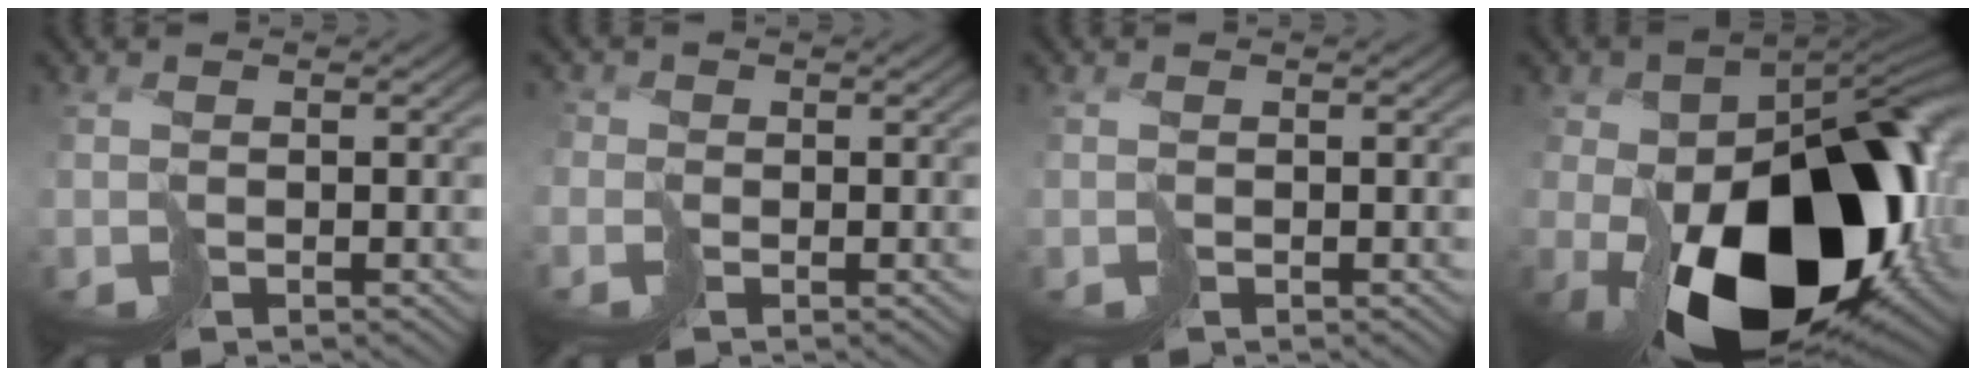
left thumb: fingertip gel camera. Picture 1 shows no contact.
{"total": 1.3, "force": [-0.6, 1.0, -0.7], "torque": [0.020, 0.003, -0.023]}
{"total": 0.0}
{"total": 20.7, "force": [-5.1, 12.7, 15.6], "torque": [-0.254, -0.054, -0.046]}